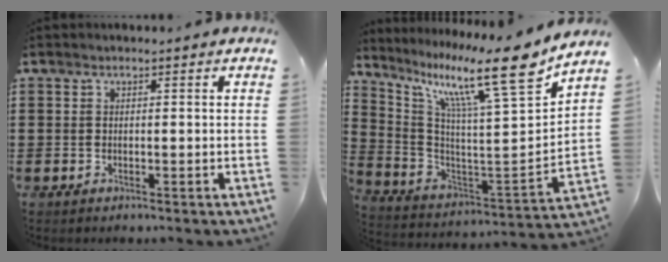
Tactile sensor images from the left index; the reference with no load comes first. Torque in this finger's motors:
{"motor_torque": [1.54, -0.59, 0.46, 0.21]}